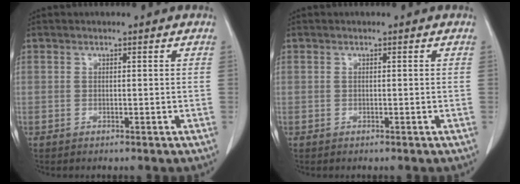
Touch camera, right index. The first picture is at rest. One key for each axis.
{"total": 0.0}